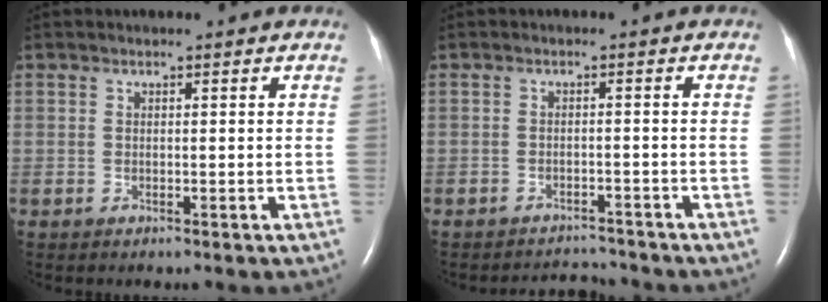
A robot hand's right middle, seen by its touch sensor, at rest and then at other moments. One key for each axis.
{"total": 3.6, "fx": -3.5, "fy": 0.3, "fz": -0.8, "tx": 0.005, "ty": 0.001, "tz": -0.051}